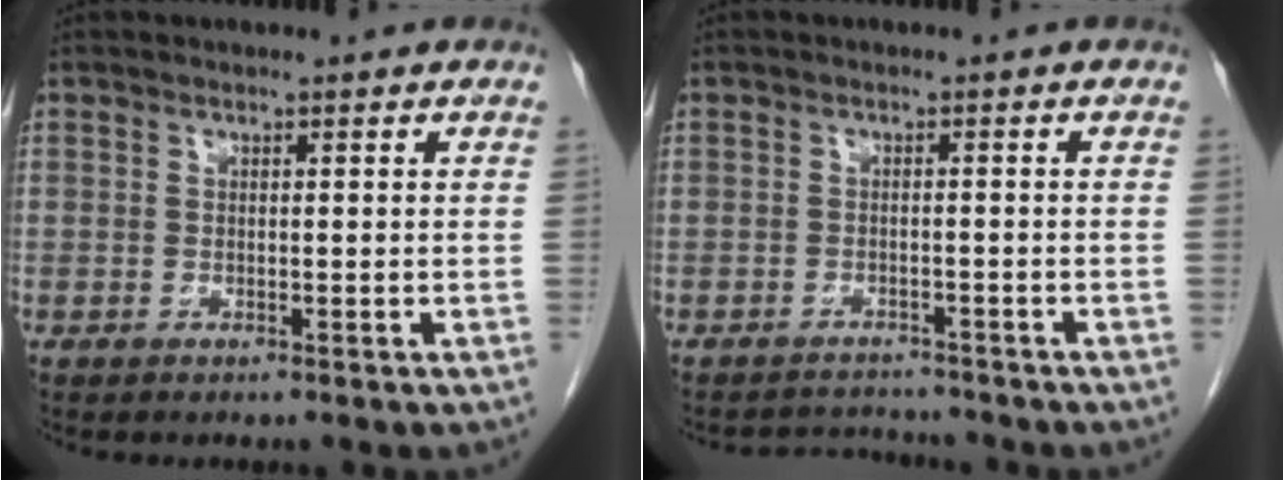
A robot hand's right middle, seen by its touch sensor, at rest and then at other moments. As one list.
[{"total": 3.8, "force": [-3.7, 0.4, -0.6], "torque": [0.006, 0.000, -0.057]}]